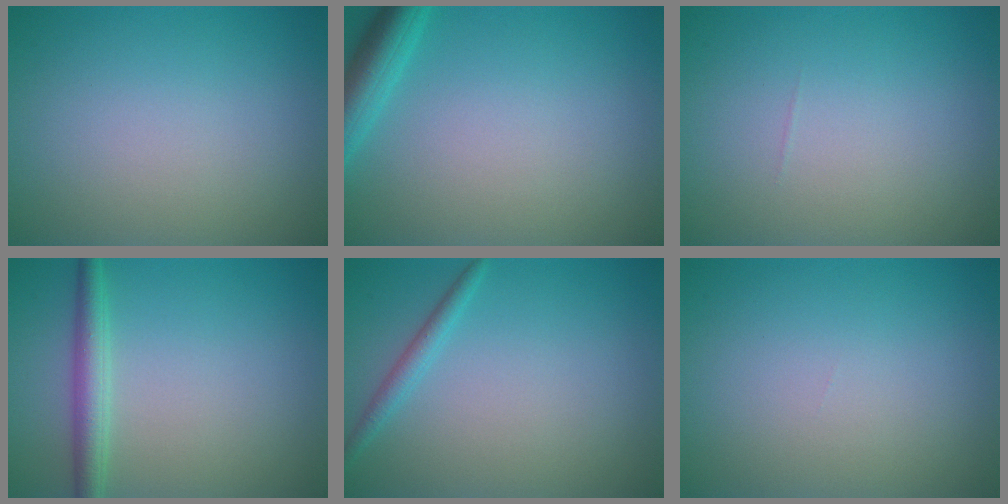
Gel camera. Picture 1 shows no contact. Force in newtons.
{"total": 3.5, "press": 3.5, "slide": 0.2}
{"total": 0.0}
{"total": 2.7, "press": 2.7, "slide": 0.1}
{"total": 1.5, "press": 1.5, "slide": 0.1}
{"total": 0.0}